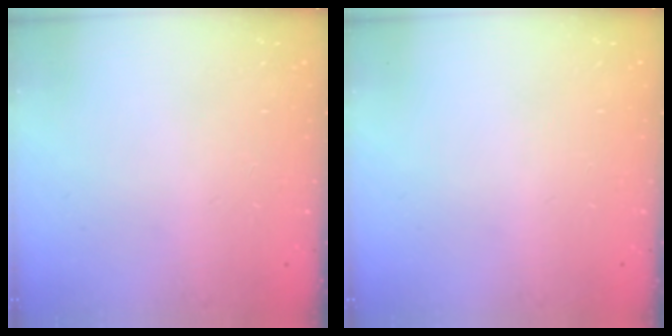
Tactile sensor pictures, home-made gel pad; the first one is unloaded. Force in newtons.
{"total": 0.0}